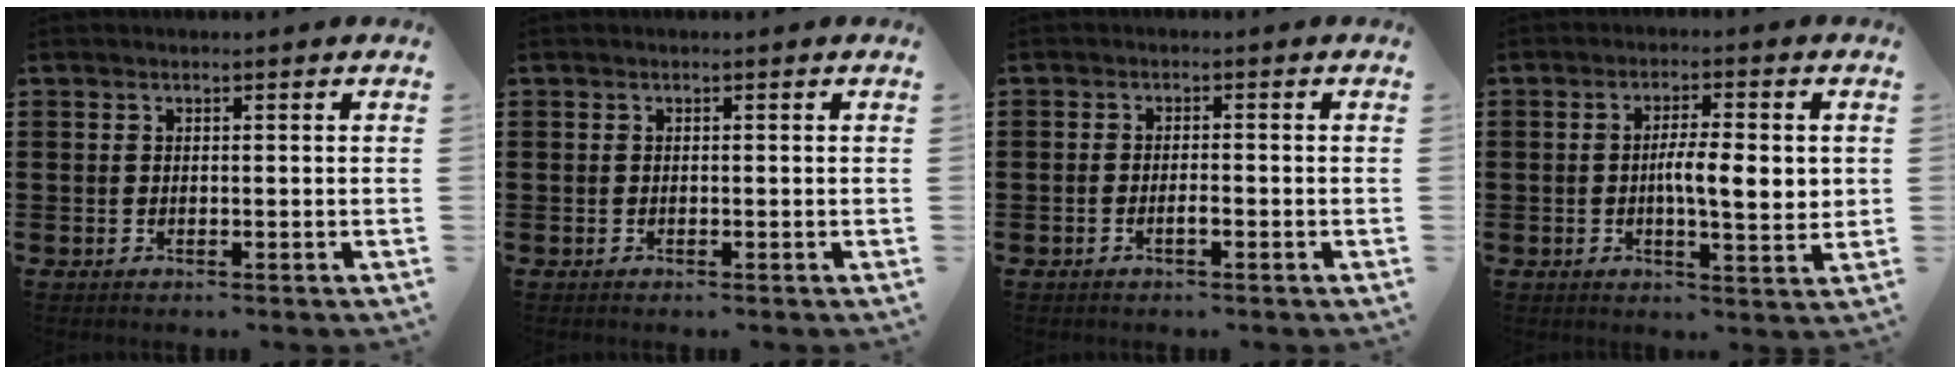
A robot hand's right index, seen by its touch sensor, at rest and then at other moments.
{"total": 0.0}
{"total": 1.6, "force": [-0.8, 0.3, 1.4], "torque": [-0.026, -0.003, -0.013]}
{"total": 6.7, "force": [0.2, 1.6, 6.5], "torque": [-0.109, 0.000, -0.001]}